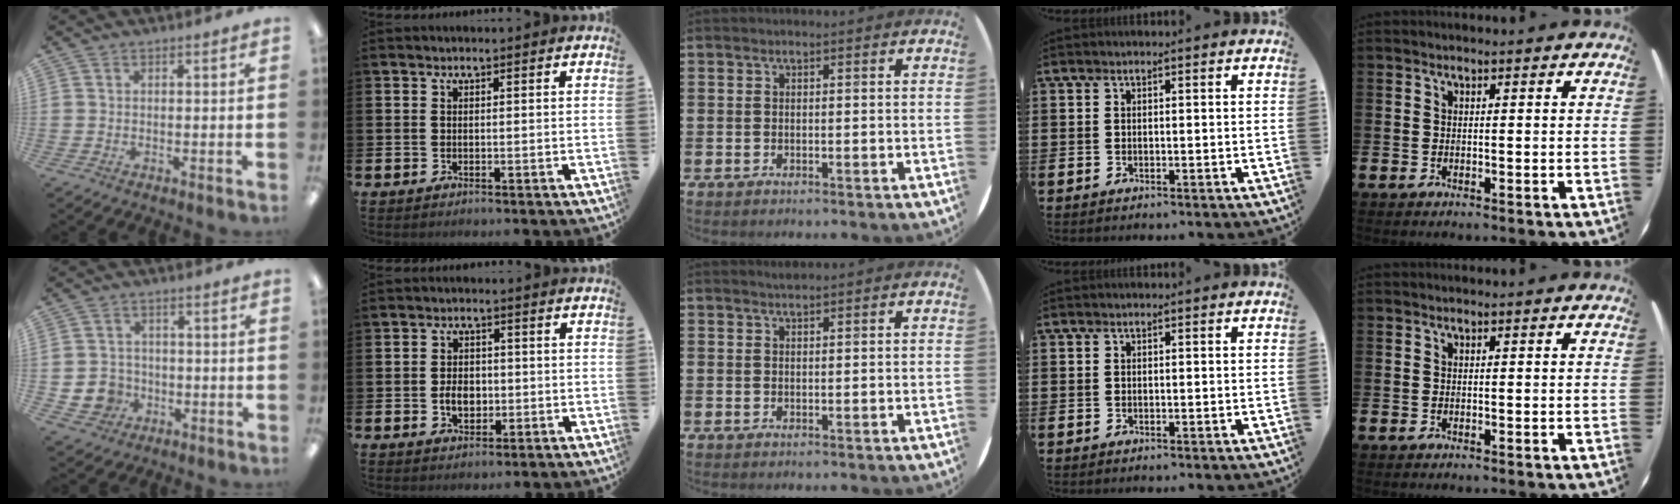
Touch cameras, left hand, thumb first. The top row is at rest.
{"thumb": {"total": 6.4, "force": [-2.0, 5.8, 1.8], "torque": [-0.039, 0.016, -0.033]}, "index": {"total": 3.7, "force": [-0.7, 2.7, 2.4], "torque": [-0.030, -0.002, -0.018]}, "middle": {"total": 0.8, "force": [0.8, -0.1, 0.0], "torque": [0.000, -0.001, 0.015]}}